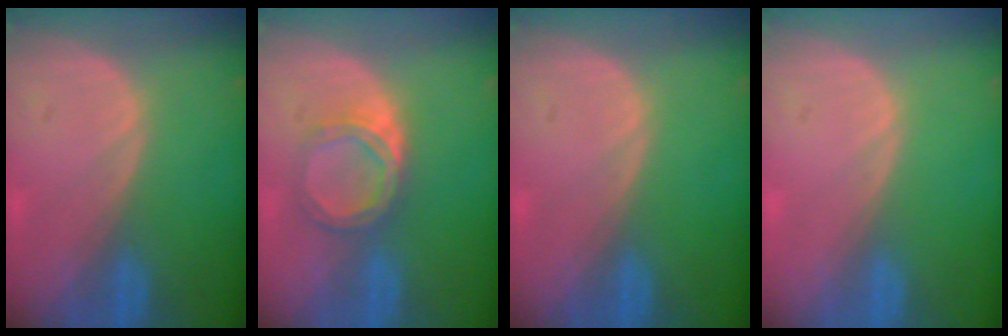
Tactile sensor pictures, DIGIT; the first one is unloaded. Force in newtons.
{"total": 4.8, "press": 4.6, "slide": 1.3}
{"total": 0.0}
{"total": 0.0}